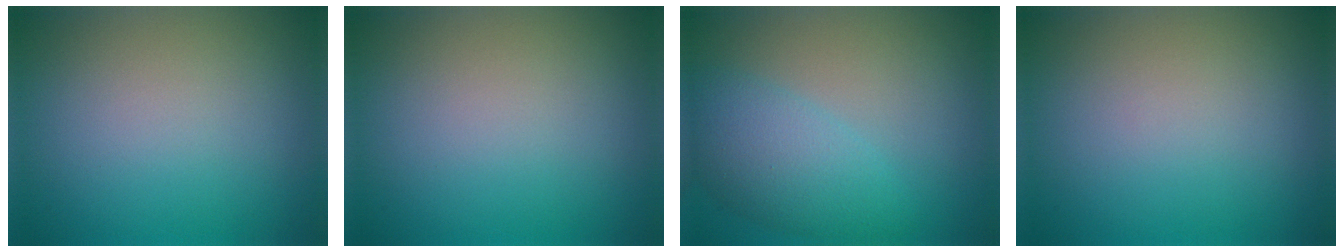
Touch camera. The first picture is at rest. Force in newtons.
{"total": 0.0}
{"total": 4.6, "press": 4.6, "slide": 0.3}
{"total": 0.0}